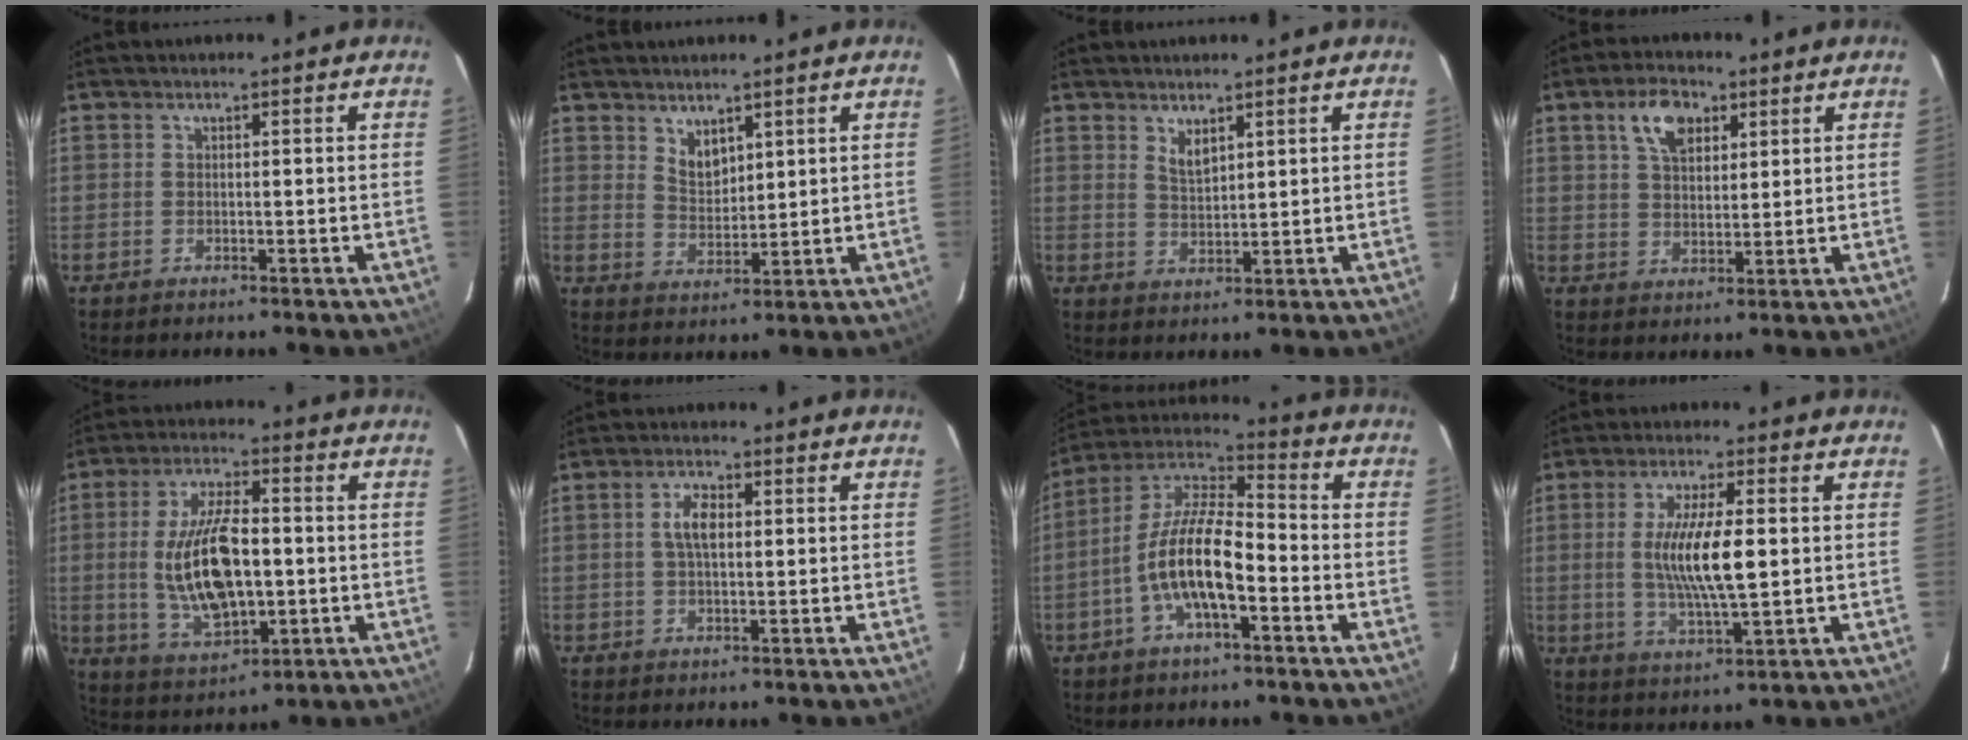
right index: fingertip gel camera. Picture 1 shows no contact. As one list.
[{"total": 4.5, "force": [3.4, 2.2, 2.0], "torque": [-0.028, -0.002, 0.065]}, {"total": 3.0, "force": [2.2, 1.0, 1.8], "torque": [-0.033, -0.004, 0.041]}, {"total": 7.6, "force": [3.7, 4.2, 5.1], "torque": [-0.090, 0.019, 0.067]}, {"total": 15.6, "force": [-0.9, 6.9, 13.9], "torque": [-0.273, -0.003, -0.001]}, {"total": 4.1, "force": [0.6, 1.9, 3.6], "torque": [-0.071, 0.008, 0.014]}, {"total": 13.4, "force": [-4.6, 4.4, 11.8], "torque": [-0.235, 0.001, -0.090]}, {"total": 10.6, "force": [0.4, 2.2, 10.4], "torque": [-0.196, -0.006, 0.012]}]